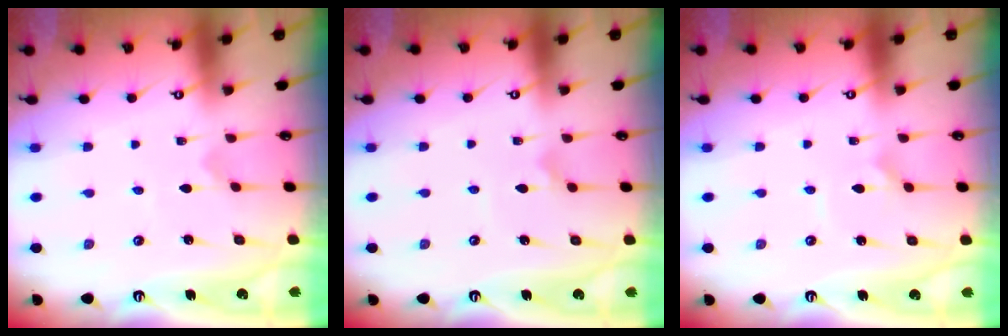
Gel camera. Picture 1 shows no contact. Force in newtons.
{"total": 2.5, "press": 2.5, "slide": 0.3}
{"total": 2.5, "press": 2.4, "slide": 0.4}